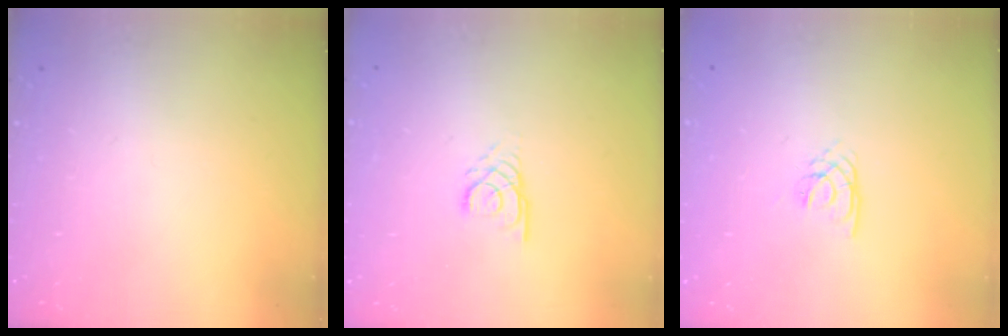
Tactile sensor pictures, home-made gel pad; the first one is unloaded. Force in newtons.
{"total": 2.9, "press": 2.9, "slide": 0.3}
{"total": 2.1, "press": 2.1, "slide": 0.4}